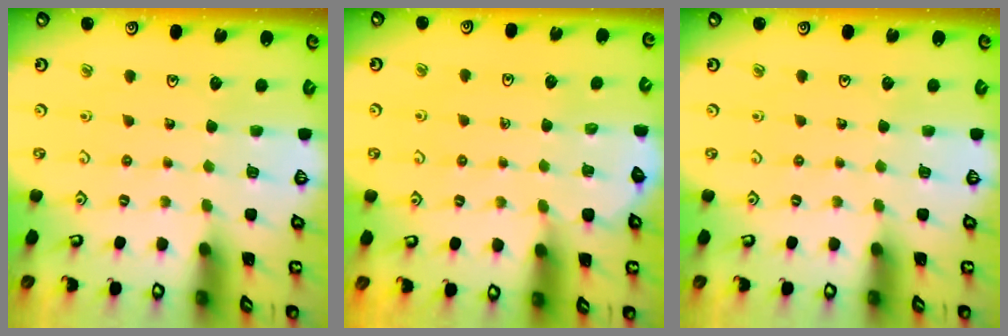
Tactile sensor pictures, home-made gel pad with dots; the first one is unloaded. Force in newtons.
{"total": 4.1, "press": 4.0, "slide": 0.7}
{"total": 0.0}